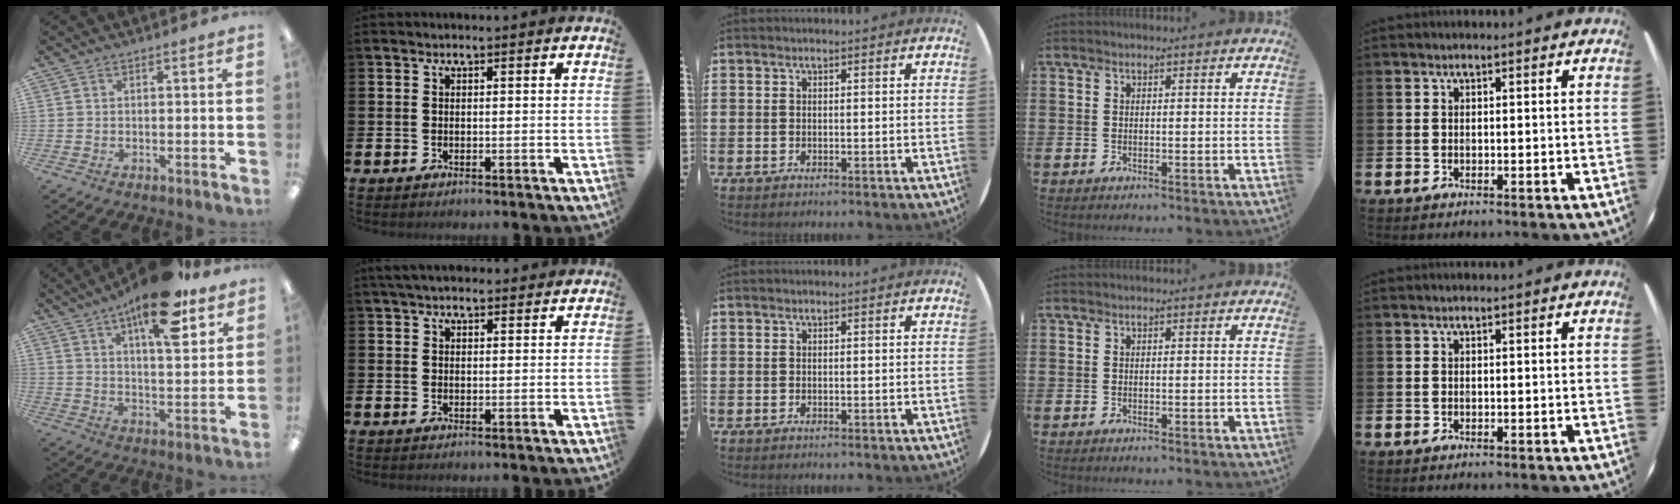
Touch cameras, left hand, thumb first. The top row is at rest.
{"thumb": {"total": 16.4, "force": [10.5, 5.7, 11.3], "torque": [-0.167, -0.049, 0.169]}, "index": {"total": 3.0, "force": [2.6, 1.0, 1.1], "torque": [-0.018, -0.004, 0.045]}}